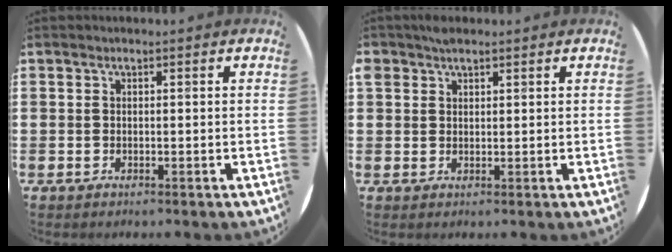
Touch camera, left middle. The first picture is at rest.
{"total": 1.7, "force": [1.5, 0.8, 0.1], "torque": [-0.006, 0.003, 0.031]}